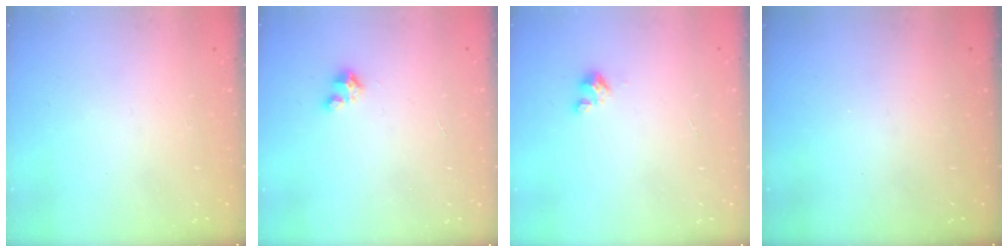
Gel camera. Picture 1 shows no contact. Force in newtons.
{"total": 2.4, "press": 2.4, "slide": 0.2}
{"total": 2.9, "press": 2.9, "slide": 0.2}
{"total": 0.0}